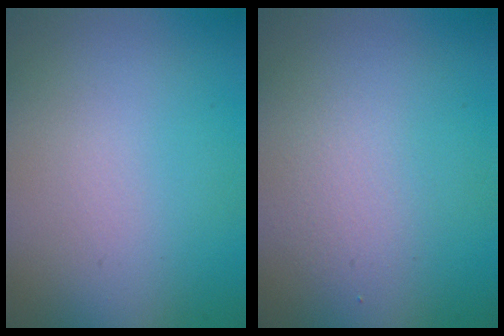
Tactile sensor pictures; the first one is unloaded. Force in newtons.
{"total": 1.5, "press": 1.4, "slide": 0.1}